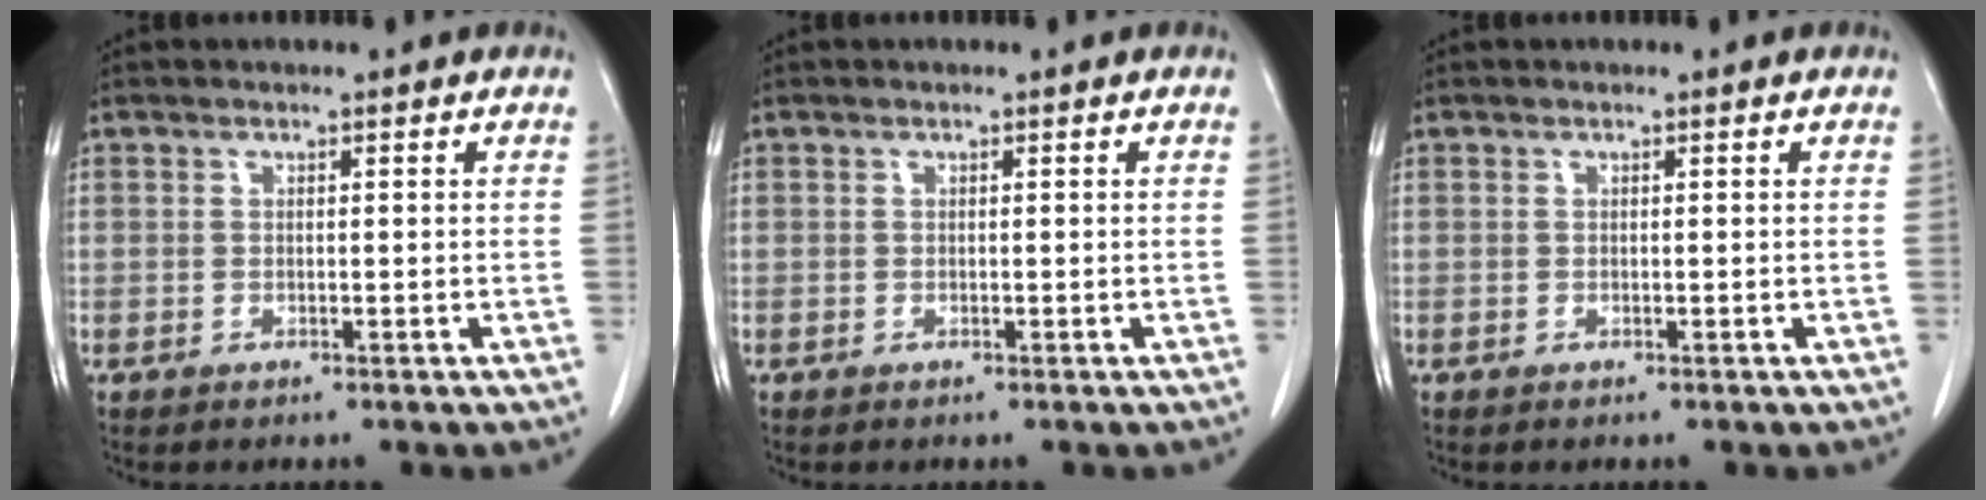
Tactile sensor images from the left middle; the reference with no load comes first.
{"total": 0.0}
{"total": 0.0}